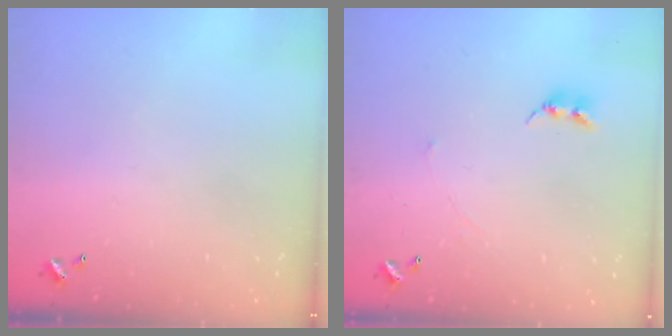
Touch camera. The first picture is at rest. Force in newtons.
{"total": 2.7, "press": 2.7, "slide": 0.3}